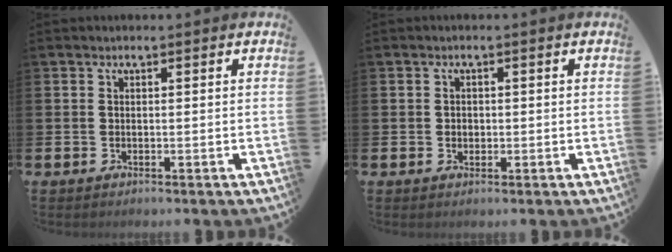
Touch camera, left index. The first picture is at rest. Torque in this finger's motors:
{"motor_torque": [0.06, 0.04, 0.00, 0.02]}